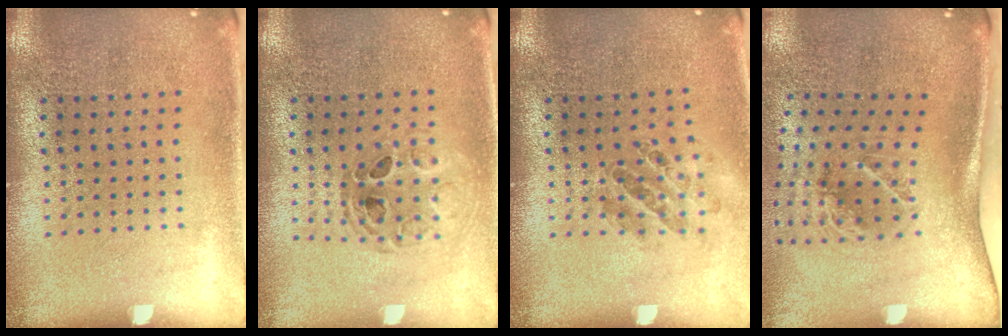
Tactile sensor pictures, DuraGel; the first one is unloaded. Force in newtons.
{"total": 0.9, "press": 0.9, "slide": 0.1}
{"total": 0.8, "press": 0.8, "slide": 0.1}
{"total": 2.1, "press": 1.3, "slide": 1.7}